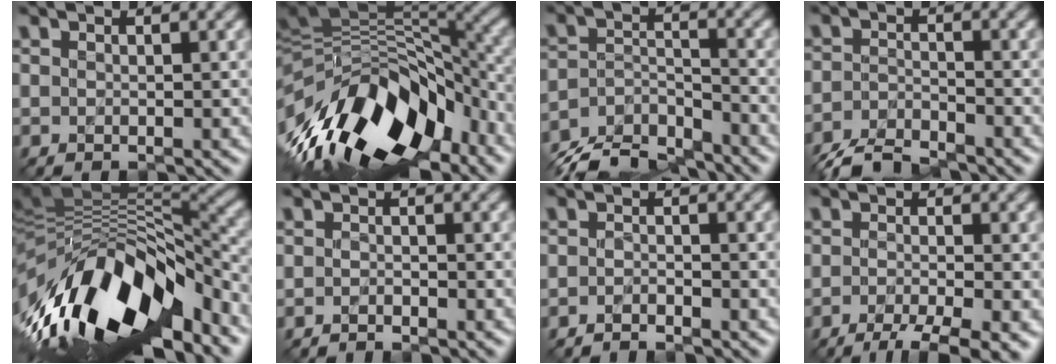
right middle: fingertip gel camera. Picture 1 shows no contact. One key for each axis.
{"total": 14.0, "fx": -6.3, "fy": 7.2, "fz": 10.2, "tx": -0.193, "ty": 0.020, "tz": -0.104}
{"total": 6.8, "fx": -6.4, "fy": 1.7, "fz": 1.2, "tx": -0.046, "ty": -0.002, "tz": -0.116}
{"total": 4.2, "fx": -4.2, "fy": 0.2, "fz": 0.3, "tx": -0.031, "ty": -0.005, "tz": -0.080}
{"total": 15.1, "fx": -5.8, "fy": 6.2, "fz": 12.5, "tx": -0.232, "ty": 0.014, "tz": -0.101}
{"total": 1.1, "fx": -1.1, "fy": -0.4, "fz": -0.1, "tx": -0.013, "ty": 0.003, "tz": -0.020}
{"total": 1.4, "fx": -1.4, "fy": -0.3, "fz": 0.0, "tx": -0.016, "ty": 0.004, "tz": -0.027}
{"total": 5.3, "fx": -3.8, "fy": 0.7, "fz": 3.6, "tx": -0.065, "ty": -0.004, "tz": -0.062}